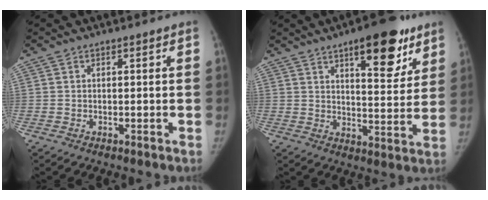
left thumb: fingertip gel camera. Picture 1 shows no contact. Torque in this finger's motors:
{"motor_torque": [0.04, 0.05, 0.64, -0.55, 0.02]}